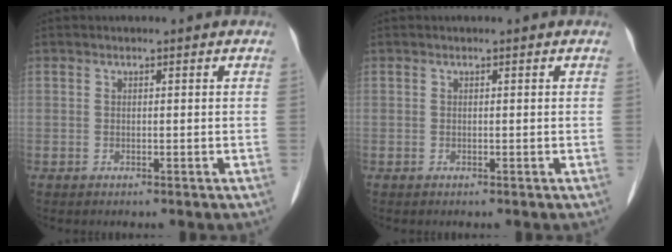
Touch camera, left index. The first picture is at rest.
{"total": 0.0}